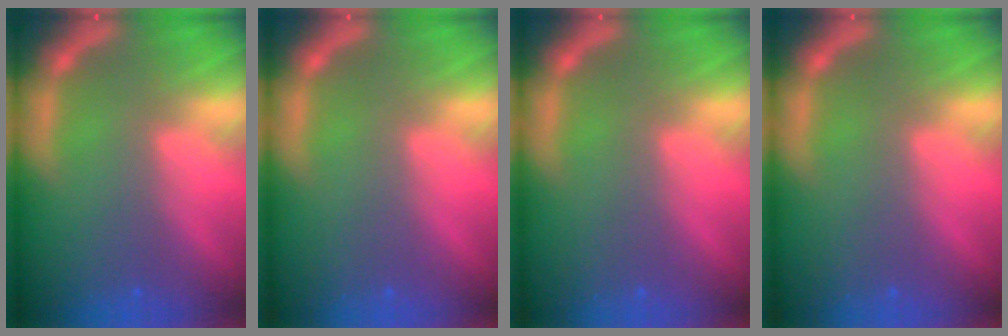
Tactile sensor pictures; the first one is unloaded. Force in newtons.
{"total": 0.0}
{"total": 0.0}
{"total": 0.0}